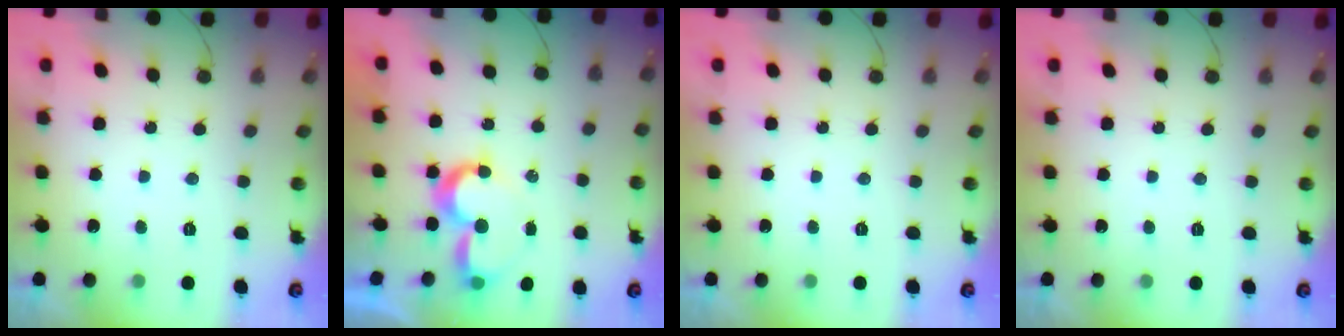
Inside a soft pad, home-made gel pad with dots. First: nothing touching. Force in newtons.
{"total": 8.6, "press": 8.5, "slide": 0.8}
{"total": 0.0}
{"total": 1.8, "press": 1.8, "slide": 0.1}